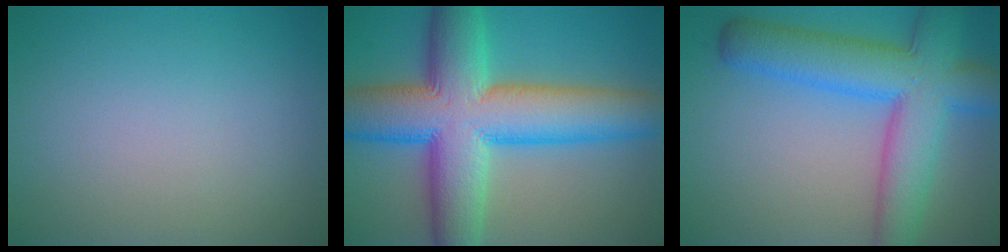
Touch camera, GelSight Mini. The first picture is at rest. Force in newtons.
{"total": 13.9, "press": 13.9, "slide": 0.5}
{"total": 9.7, "press": 9.7, "slide": 0.5}